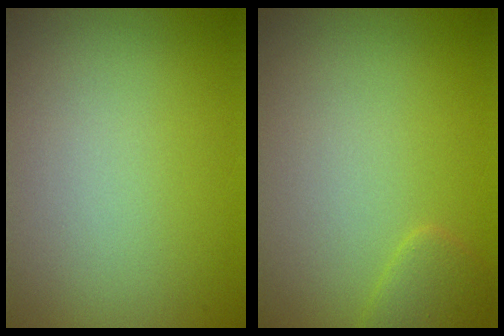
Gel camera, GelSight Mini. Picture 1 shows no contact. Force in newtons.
{"total": 1.3, "press": 1.2, "slide": 0.1}